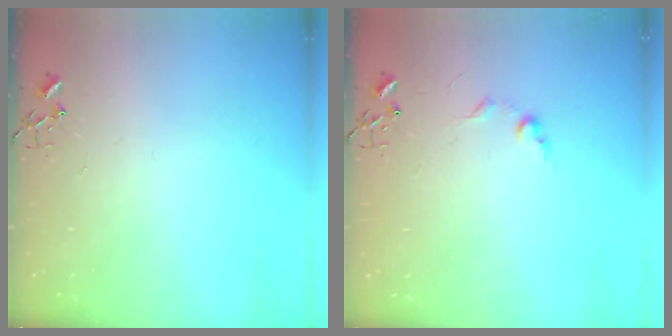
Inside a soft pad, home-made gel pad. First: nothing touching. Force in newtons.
{"total": 6.5, "press": 6.5, "slide": 0.7}